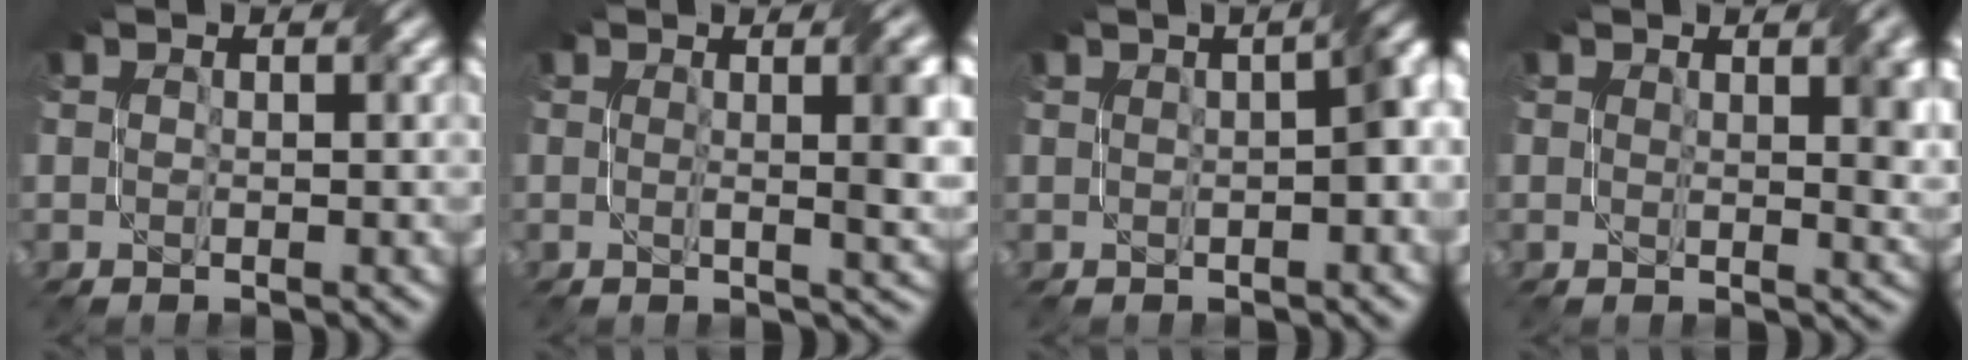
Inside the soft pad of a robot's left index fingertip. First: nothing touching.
{"total": 5.3, "force": [0.8, 1.5, 5.0], "torque": [-0.049, 0.004, 0.013]}
{"total": 4.4, "force": [0.4, 1.3, 4.2], "torque": [-0.037, 0.018, 0.007]}
{"total": 3.5, "force": [1.4, 1.2, 3.0], "torque": [-0.035, -0.002, 0.023]}